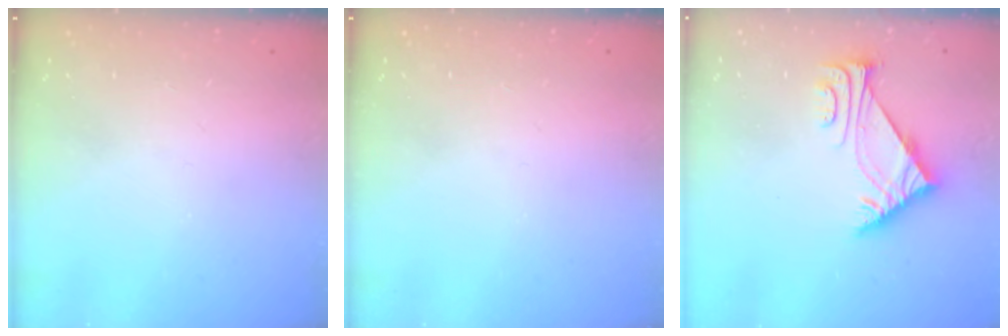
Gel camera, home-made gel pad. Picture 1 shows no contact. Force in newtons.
{"total": 0.0}
{"total": 6.6, "press": 6.5, "slide": 1.2}